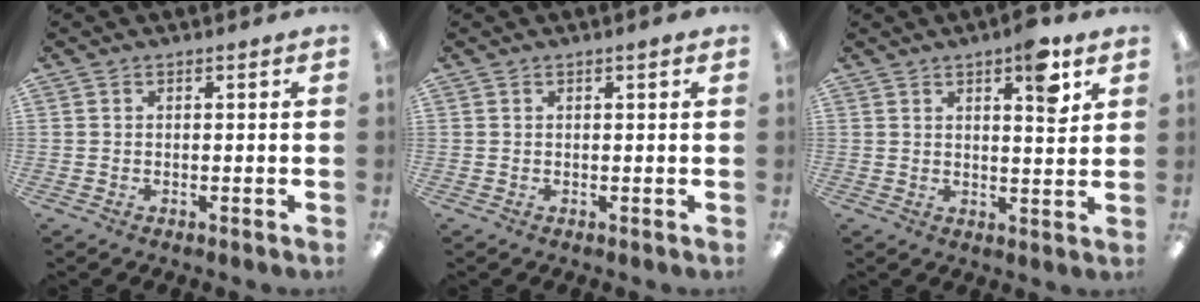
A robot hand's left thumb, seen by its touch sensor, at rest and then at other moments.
{"total": 0.9, "force": [0.5, 0.1, 0.8], "torque": [-0.017, 0.003, 0.008]}
{"total": 7.7, "force": [4.5, 2.2, 5.8], "torque": [-0.068, -0.024, 0.065]}